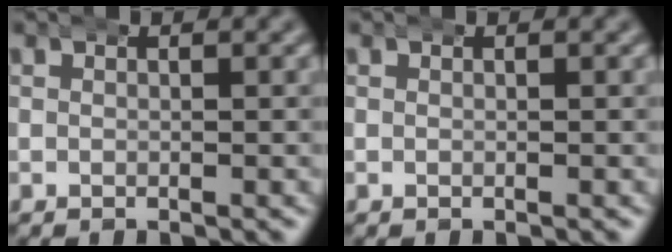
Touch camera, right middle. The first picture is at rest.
{"total": 0.0}